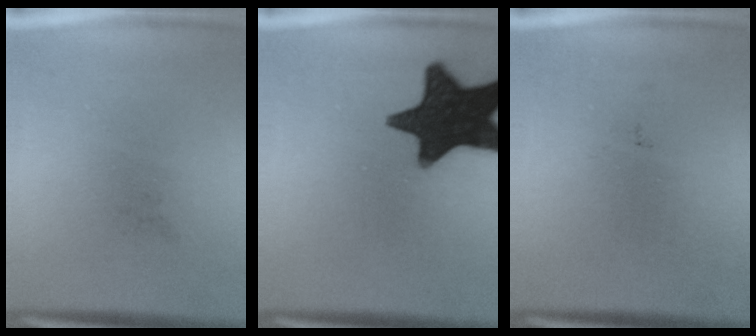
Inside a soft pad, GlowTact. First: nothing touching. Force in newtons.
{"total": 17.5}
{"total": 0.0}